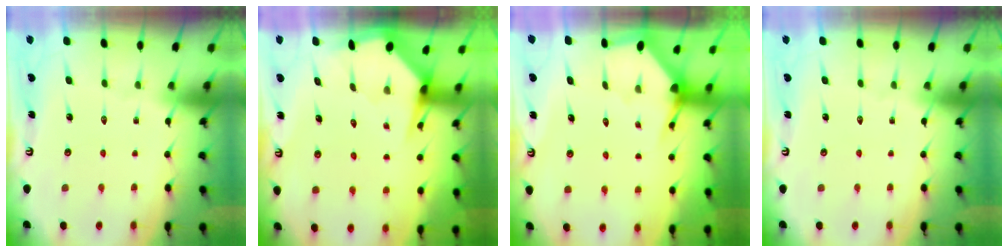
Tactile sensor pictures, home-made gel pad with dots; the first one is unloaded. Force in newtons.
{"total": 3.6, "press": 3.6, "slide": 0.4}
{"total": 3.3, "press": 3.3, "slide": 0.3}
{"total": 0.0}